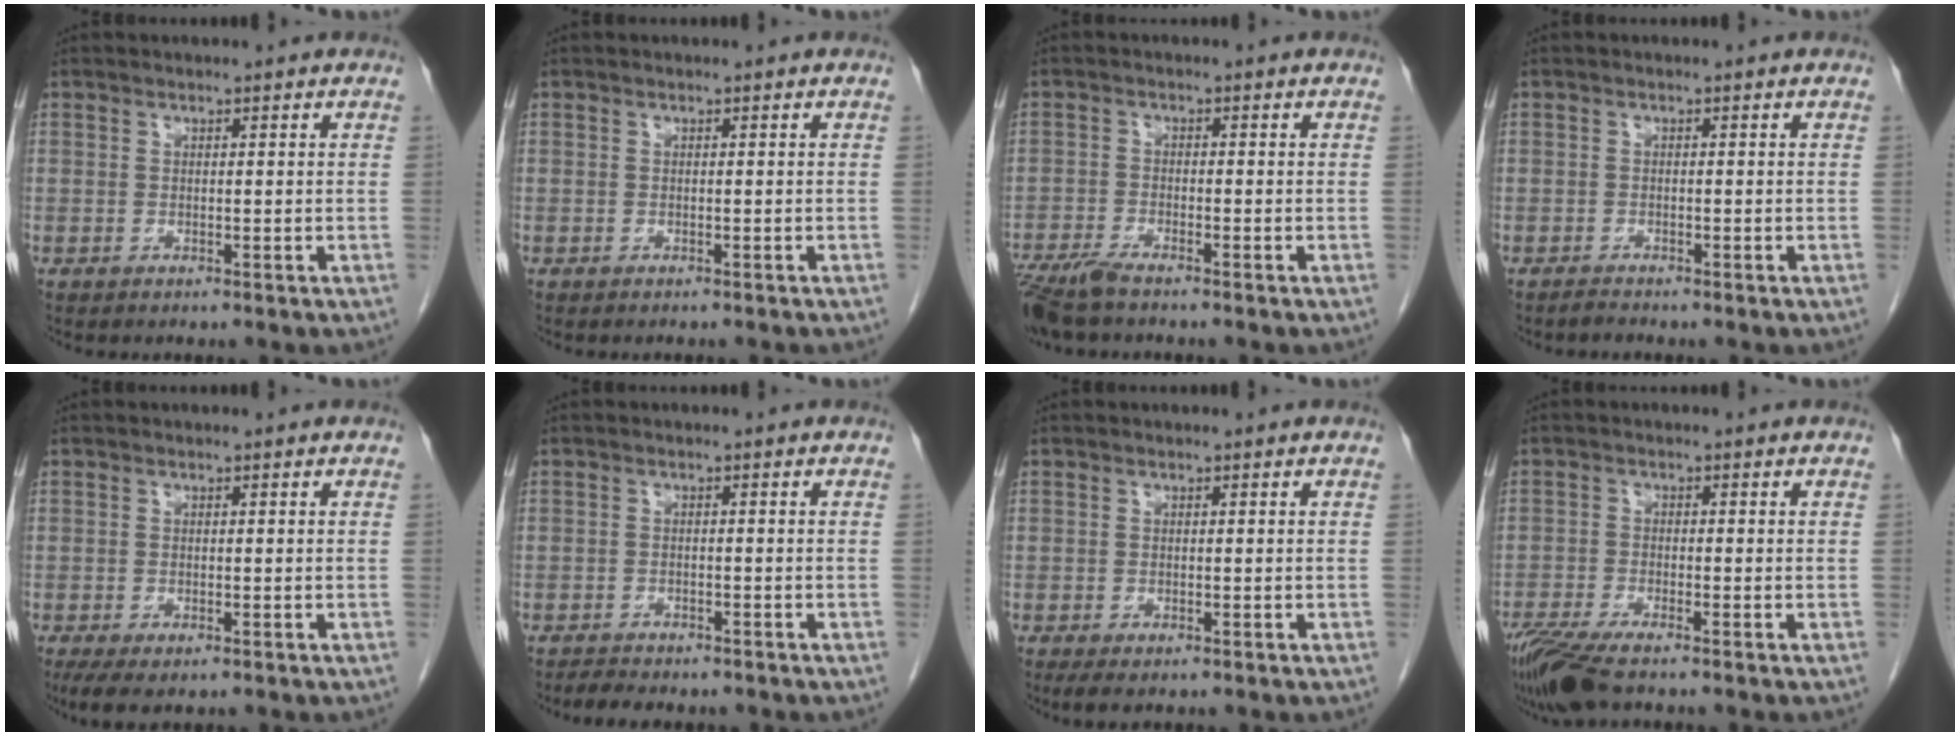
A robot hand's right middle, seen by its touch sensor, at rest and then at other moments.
{"total": 1.8, "force": [-1.7, 0.3, 0.6], "torque": [-0.012, -0.002, -0.020]}
{"total": 5.5, "force": [-4.5, 0.7, 3.0], "torque": [-0.060, -0.016, -0.087]}
{"total": 0.8, "force": [-0.8, 0.0, 0.0], "torque": [-0.005, -0.003, -0.015]}
{"total": 4.1, "force": [-2.6, 1.6, 2.7], "torque": [-0.047, -0.011, -0.040]}
{"total": 4.4, "force": [-3.8, 1.4, 1.7], "torque": [-0.032, -0.008, -0.054]}
{"total": 2.3, "force": [-1.5, 0.9, 1.5], "torque": [-0.025, -0.006, -0.019]}
{"total": 7.2, "force": [-5.5, 0.8, 4.5], "torque": [-0.086, -0.021, -0.102]}